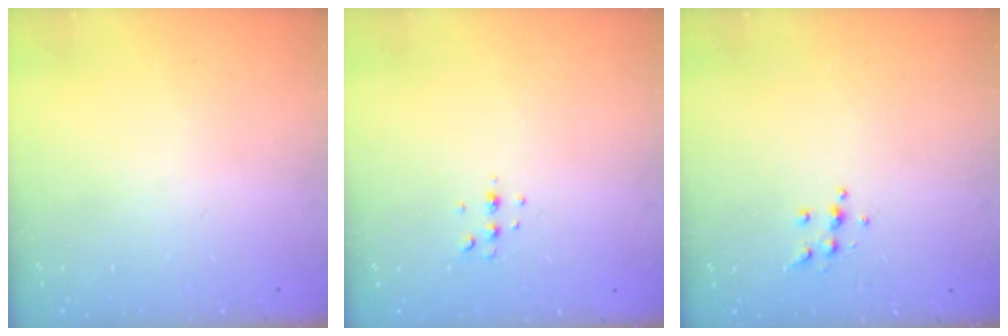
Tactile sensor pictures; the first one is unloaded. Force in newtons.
{"total": 3.7, "press": 3.6, "slide": 0.7}
{"total": 6.7, "press": 6.7, "slide": 0.8}